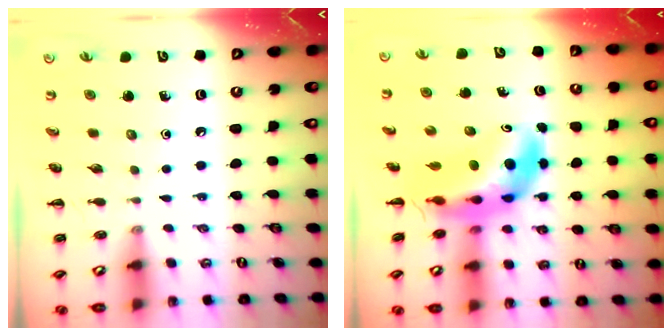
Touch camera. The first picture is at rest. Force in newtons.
{"total": 7.9, "press": 7.6, "slide": 2.4}